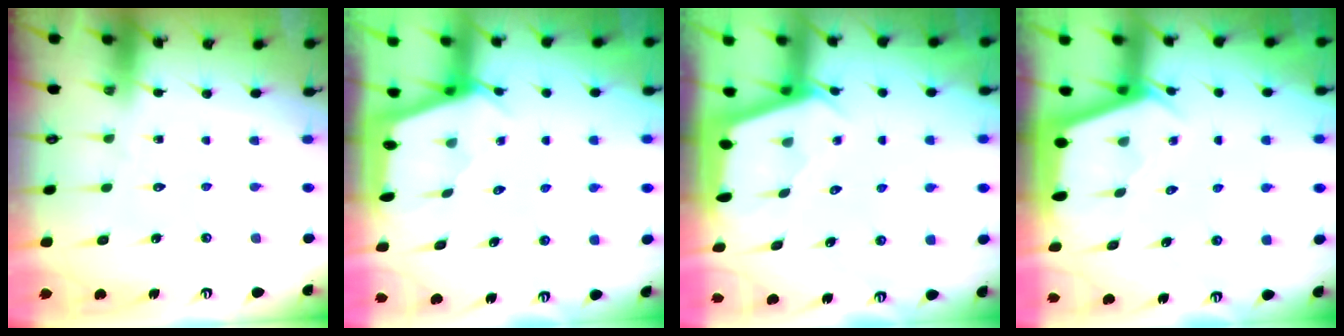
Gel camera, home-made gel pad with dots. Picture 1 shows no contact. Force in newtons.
{"total": 2.3, "press": 2.3, "slide": 0.3}
{"total": 2.0, "press": 2.0, "slide": 0.3}
{"total": 2.3, "press": 2.3, "slide": 0.3}